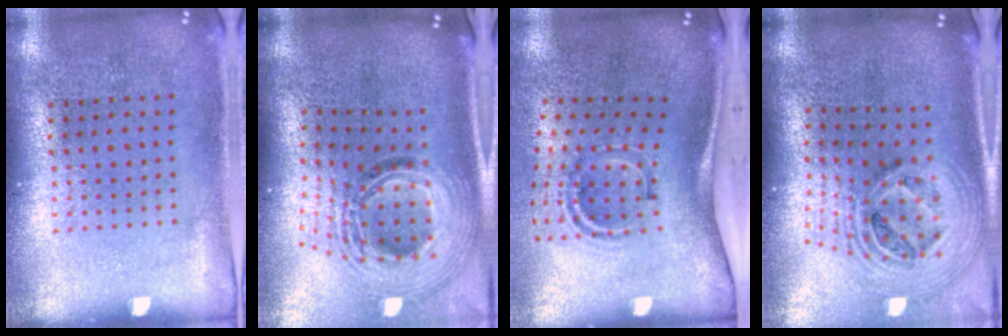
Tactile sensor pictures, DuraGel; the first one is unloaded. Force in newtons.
{"total": 2.3, "press": 1.8, "slide": 1.5}
{"total": 1.9, "press": 1.2, "slide": 1.5}
{"total": 2.8, "press": 1.9, "slide": 2.1}